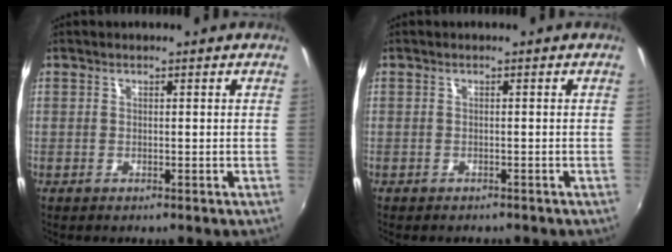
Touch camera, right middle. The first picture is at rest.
{"total": 1.8, "force": [-1.6, 0.7, 0.5], "torque": [-0.014, -0.012, -0.022]}